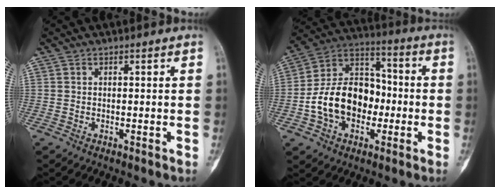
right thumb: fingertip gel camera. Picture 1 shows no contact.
{"total": 16.9, "force": [-3.3, 12.2, 11.2], "torque": [-0.161, 0.044, -0.062]}